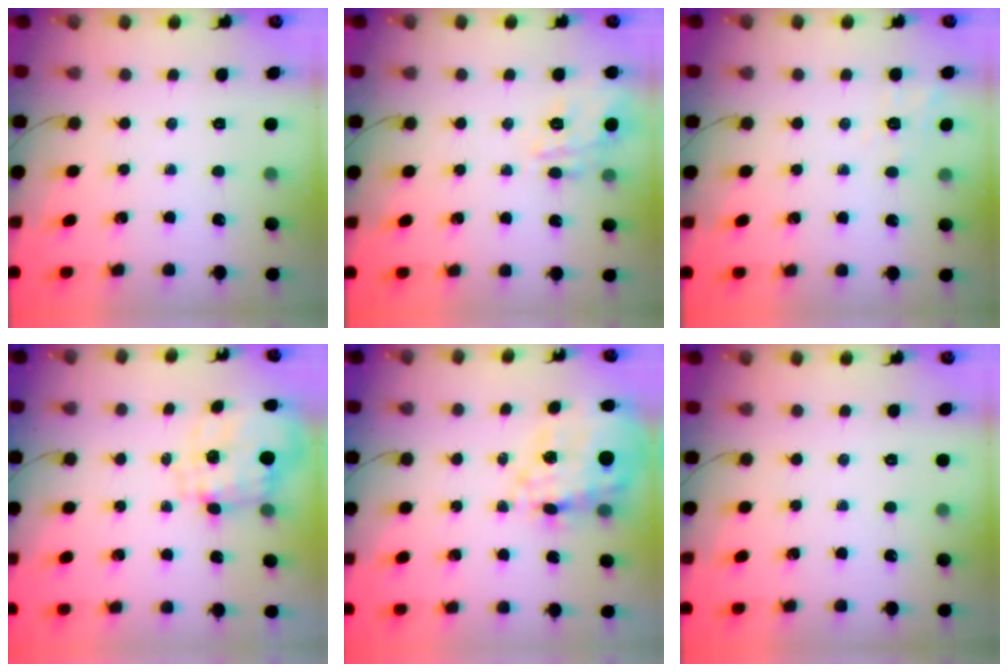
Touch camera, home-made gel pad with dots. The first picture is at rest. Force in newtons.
{"total": 13.5, "press": 13.5, "slide": 0.4}
{"total": 2.2, "press": 0.8, "slide": 2.1}
{"total": 3.7, "press": 3.4, "slide": 1.4}
{"total": 18.8, "press": 18.4, "slide": 3.9}
{"total": 0.0}